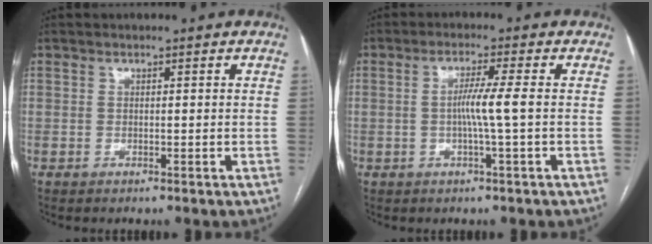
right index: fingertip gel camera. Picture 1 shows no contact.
{"total": 4.2, "force": [-0.4, -1.0, 4.1], "torque": [-0.074, 0.003, -0.006]}